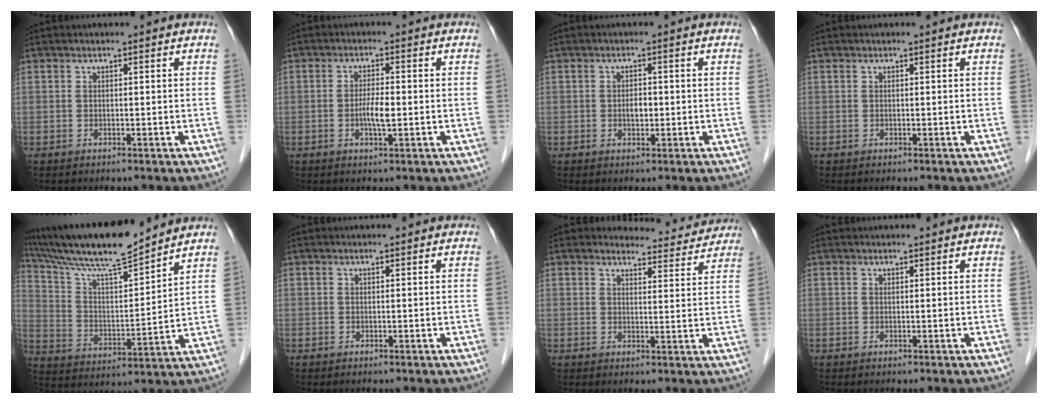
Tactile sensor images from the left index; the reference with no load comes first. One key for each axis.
{"total": 3.4, "fx": -0.6, "fy": 0.6, "fz": 3.2, "tx": -0.064, "ty": -0.001, "tz": -0.011}
{"total": 1.8, "fx": -0.2, "fy": 1.0, "fz": 1.5, "tx": -0.025, "ty": 0.002, "tz": -0.002}
{"total": 0.0}
{"total": 15.3, "fx": 13.7, "fy": 0.2, "fz": 6.8, "tx": -0.133, "ty": 0.008, "tz": 0.246}
{"total": 0.0}
{"total": 6.4, "fx": 6.2, "fy": 1.3, "fz": -0.5, "tx": 0.013, "ty": -0.007, "tz": 0.064}
{"total": 0.5, "fx": 0.5, "fy": 0.1, "fz": 0.1, "tx": -0.001, "ty": 0.011, "tz": 0.011}